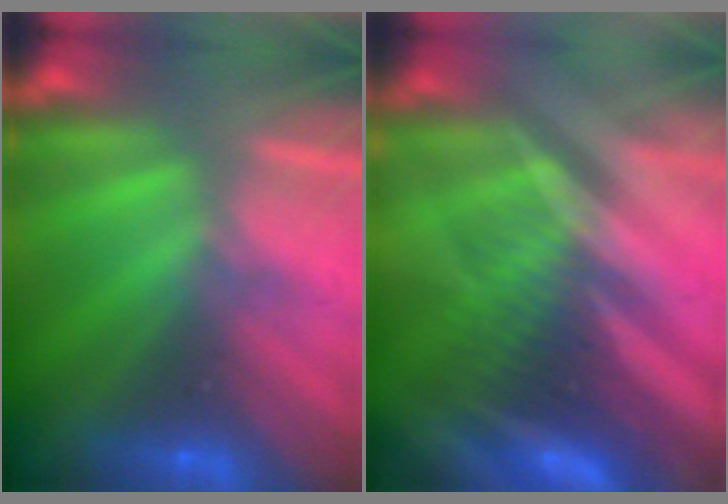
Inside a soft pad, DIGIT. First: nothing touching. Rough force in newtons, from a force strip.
{"total": 3.2}